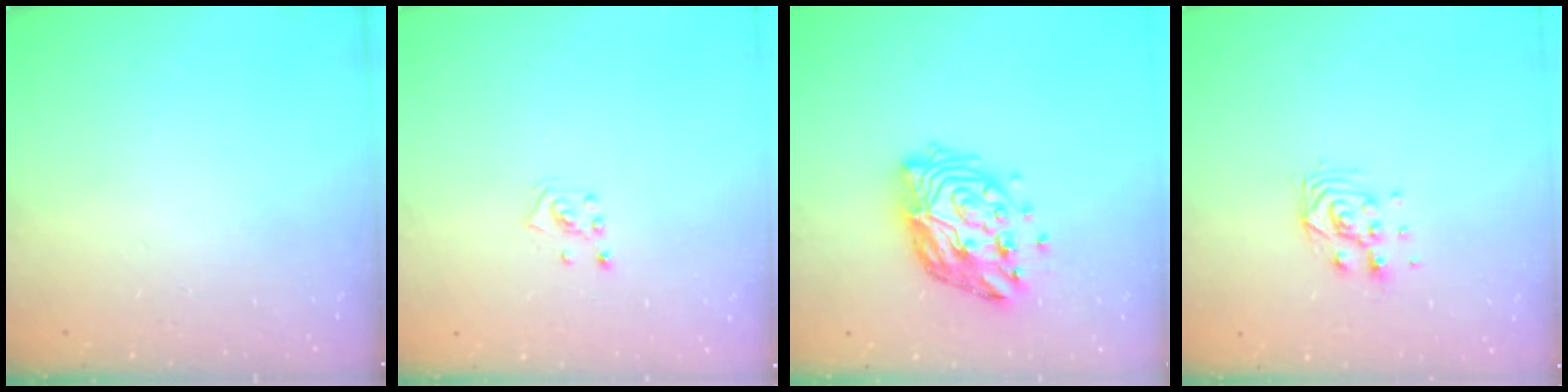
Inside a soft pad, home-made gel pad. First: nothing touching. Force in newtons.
{"total": 2.2, "press": 2.2, "slide": 0.3}
{"total": 15.0, "press": 14.9, "slide": 1.6}
{"total": 7.3, "press": 7.2, "slide": 0.6}